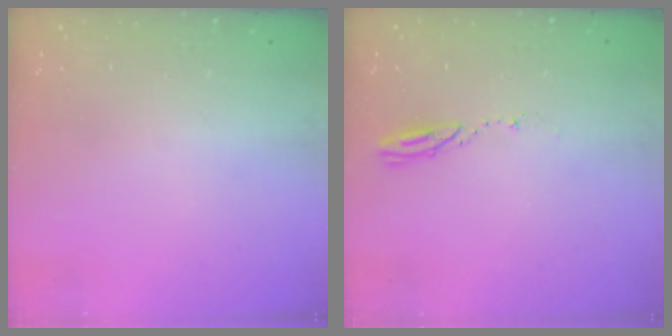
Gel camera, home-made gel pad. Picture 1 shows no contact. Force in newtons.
{"total": 3.1, "press": 3.0, "slide": 0.3}